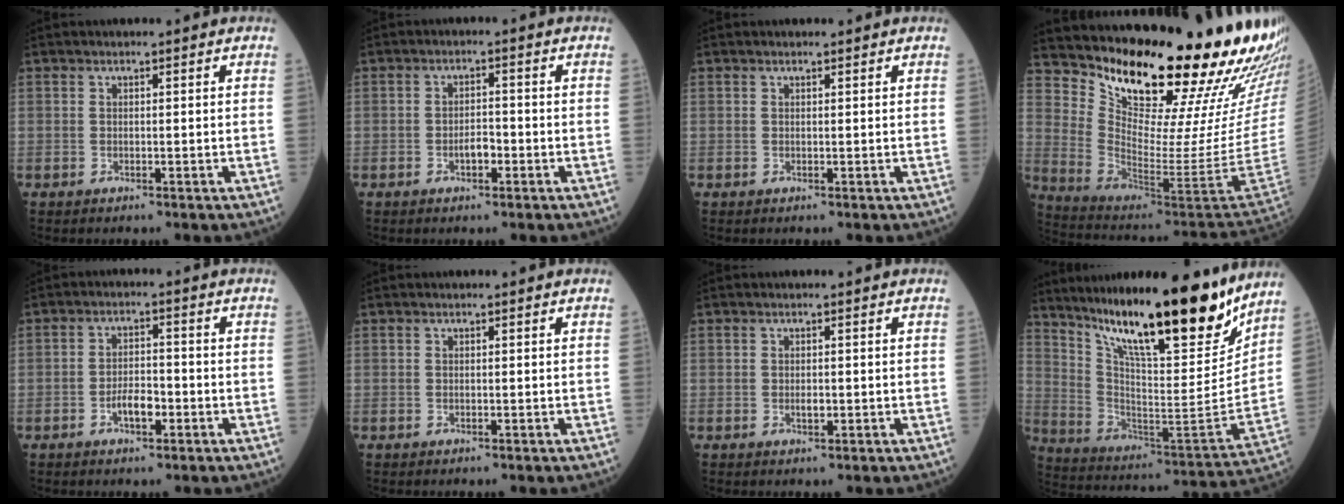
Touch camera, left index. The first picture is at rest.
{"total": 2.5, "force": [-1.1, 1.1, 1.9], "torque": [-0.033, 0.005, -0.020]}
{"total": 0.7, "force": [0.7, 0.2, 0.1], "torque": [-0.008, 0.003, 0.010]}
{"total": 27.8, "force": [22.6, 1.9, 16.0], "torque": [-0.261, -0.110, 0.319]}
{"total": 3.8, "force": [-1.7, 1.6, 3.0], "torque": [-0.057, 0.004, -0.032]}
{"total": 0.0}
{"total": 1.0, "force": [0.0, 0.5, 0.8], "torque": [-0.016, -0.001, 0.000]}
{"total": 25.3, "force": [20.0, 3.8, 15.0], "torque": [-0.252, -0.038, 0.317]}